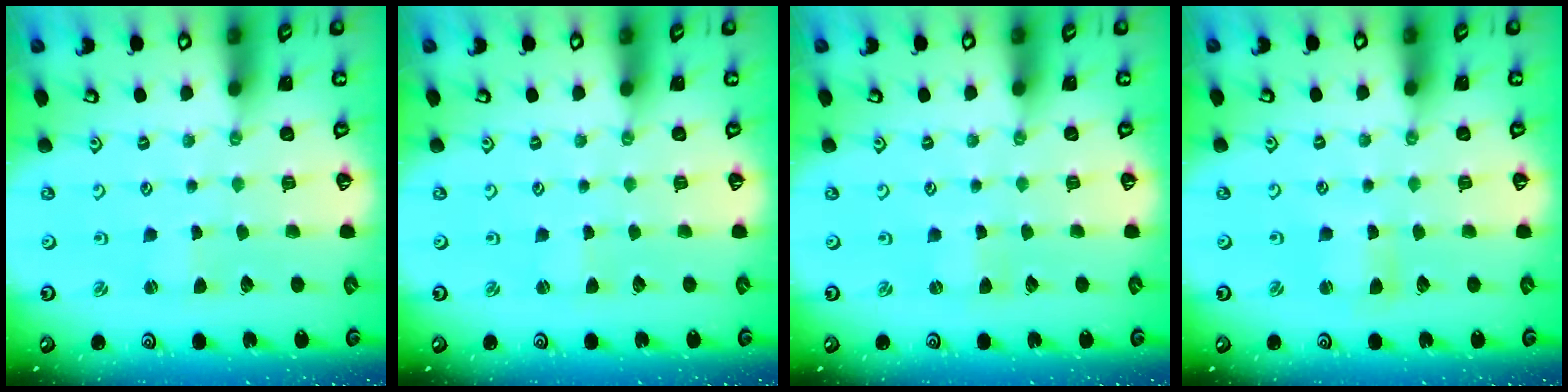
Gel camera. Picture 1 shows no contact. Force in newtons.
{"total": 0.7, "press": 0.7, "slide": 0.1}
{"total": 0.0}
{"total": 2.2, "press": 2.2, "slide": 0.3}